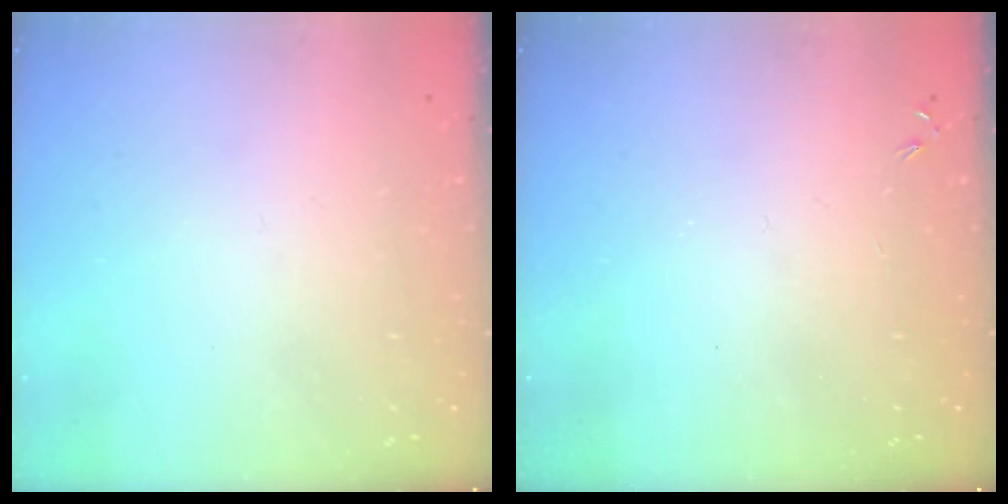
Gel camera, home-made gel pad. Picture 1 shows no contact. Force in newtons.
{"total": 0.0}